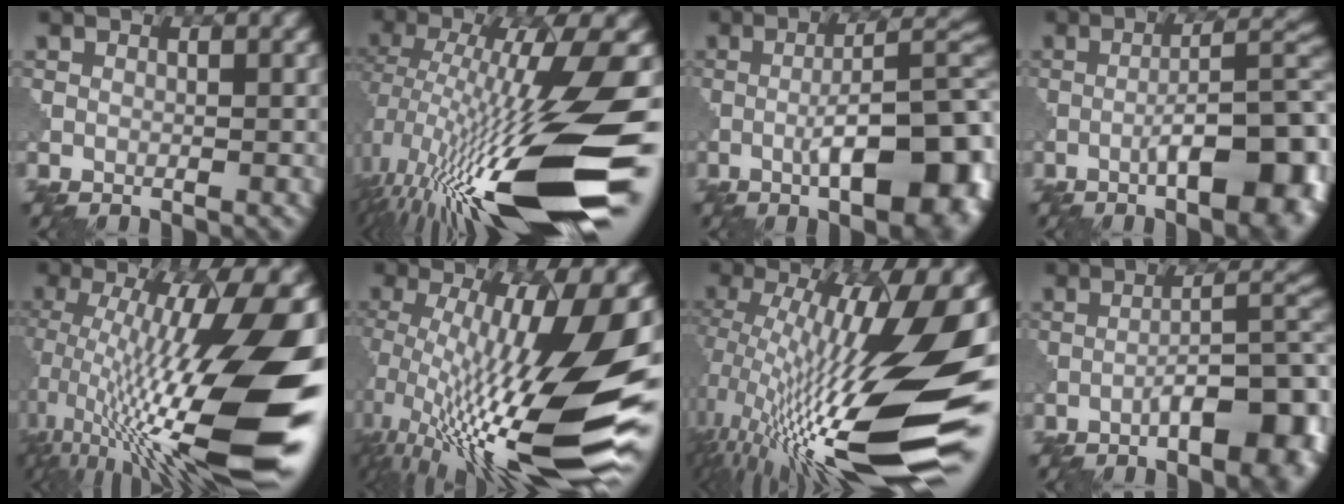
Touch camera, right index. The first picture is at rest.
{"total": 16.7, "force": [-4.5, 3.4, 15.7], "torque": [-0.289, -0.003, -0.067]}
{"total": 13.2, "force": [-2.9, 4.4, 12.1], "torque": [-0.151, 0.011, -0.040]}
{"total": 11.7, "force": [-3.7, 3.6, 10.6], "torque": [-0.139, 0.013, -0.046]}
{"total": 19.4, "force": [-2.9, 5.3, 18.4], "torque": [-0.304, 0.012, -0.056]}
{"total": 18.3, "force": [-2.6, 4.1, 17.7], "torque": [-0.302, -0.001, -0.046]}
{"total": 18.7, "force": [-1.6, 4.3, 18.1], "torque": [-0.306, 0.010, -0.034]}
{"total": 10.7, "force": [-4.3, 3.7, 9.1], "torque": [-0.111, 0.015, -0.053]}